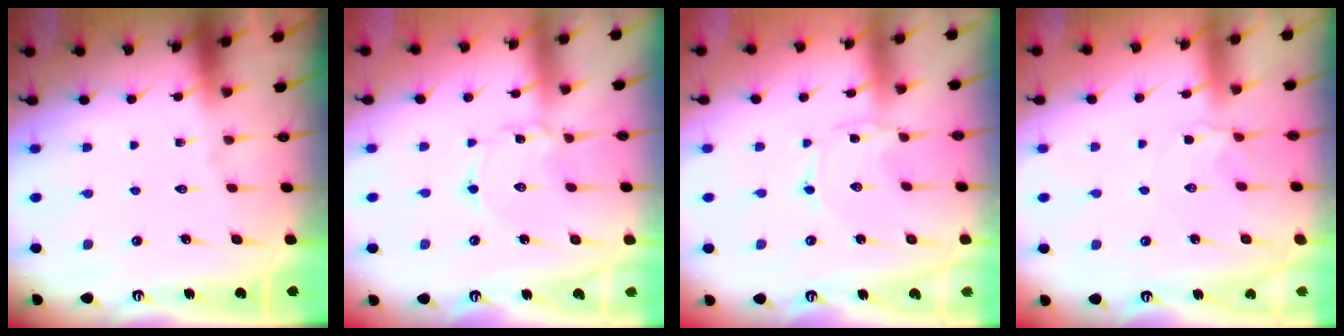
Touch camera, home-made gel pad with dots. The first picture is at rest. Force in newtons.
{"total": 1.8, "press": 1.8, "slide": 0.1}
{"total": 0.0}
{"total": 1.9, "press": 1.8, "slide": 0.7}